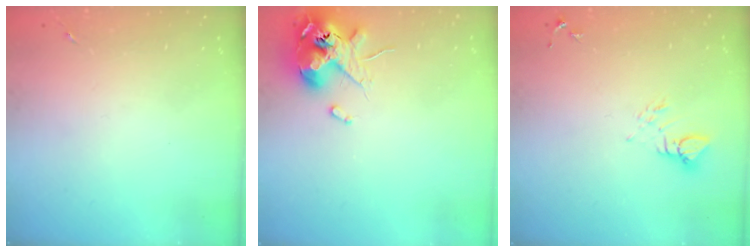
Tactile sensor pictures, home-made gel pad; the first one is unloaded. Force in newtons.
{"total": 12.1, "press": 12.0, "slide": 2.0}
{"total": 3.8, "press": 3.8, "slide": 0.3}